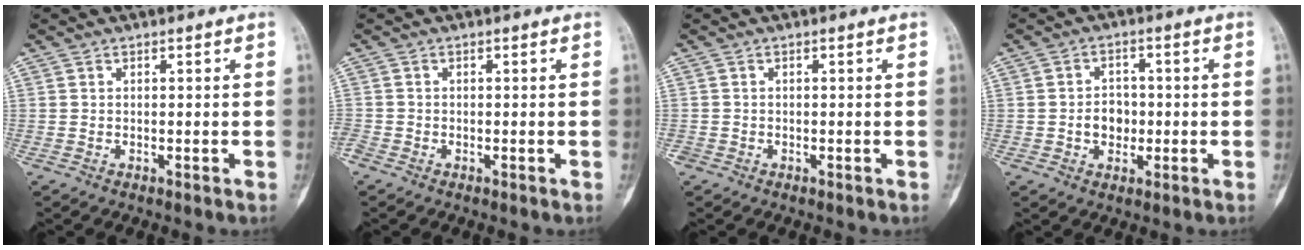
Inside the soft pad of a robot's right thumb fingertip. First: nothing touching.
{"total": 1.5, "force": [-1.0, 0.7, 0.8], "torque": [-0.027, -0.005, -0.027]}
{"total": 0.8, "force": [-0.5, 0.6, 0.0], "torque": [0.002, 0.003, -0.012]}
{"total": 4.9, "force": [-0.8, 4.0, 2.8], "torque": [-0.020, 0.010, -0.014]}